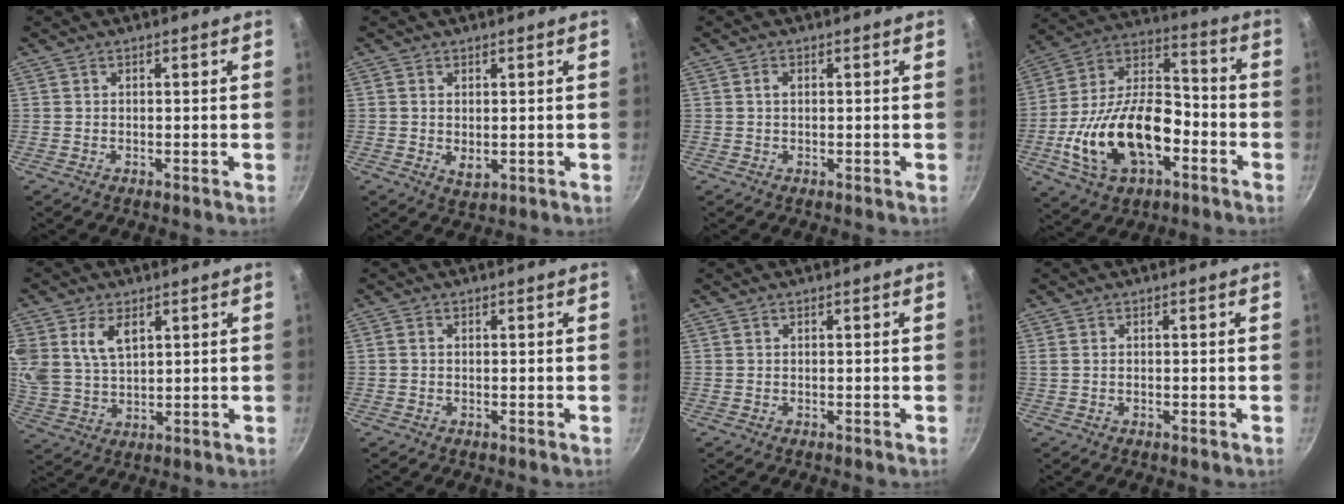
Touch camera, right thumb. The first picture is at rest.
{"total": 2.9, "force": [0.1, 1.8, 2.3], "torque": [-0.038, -0.008, 0.005]}
{"total": 1.2, "force": [0.2, 0.7, 0.9], "torque": [-0.017, 0.004, 0.003]}
{"total": 22.7, "force": [-6.9, 13.1, 17.2], "torque": [-0.294, 0.051, -0.128]}
{"total": 10.4, "force": [4.3, 6.6, 6.8], "torque": [-0.133, -0.014, 0.090]}
{"total": 0.7, "force": [0.0, 0.6, 0.5], "torque": [-0.009, 0.004, -0.001]}
{"total": 0.0}
{"total": 0.8, "force": [-0.1, 0.4, 0.7], "torque": [-0.014, 0.001, -0.002]}